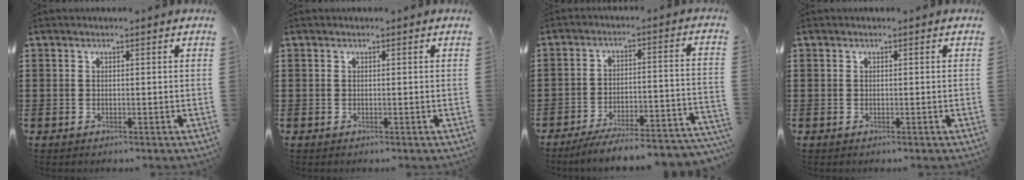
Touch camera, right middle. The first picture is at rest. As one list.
[{"total": 0.0}, {"total": 5.5, "force": [-5.0, 0.0, 2.4], "torque": [-0.032, -0.005, -0.094]}, {"total": 0.0}]